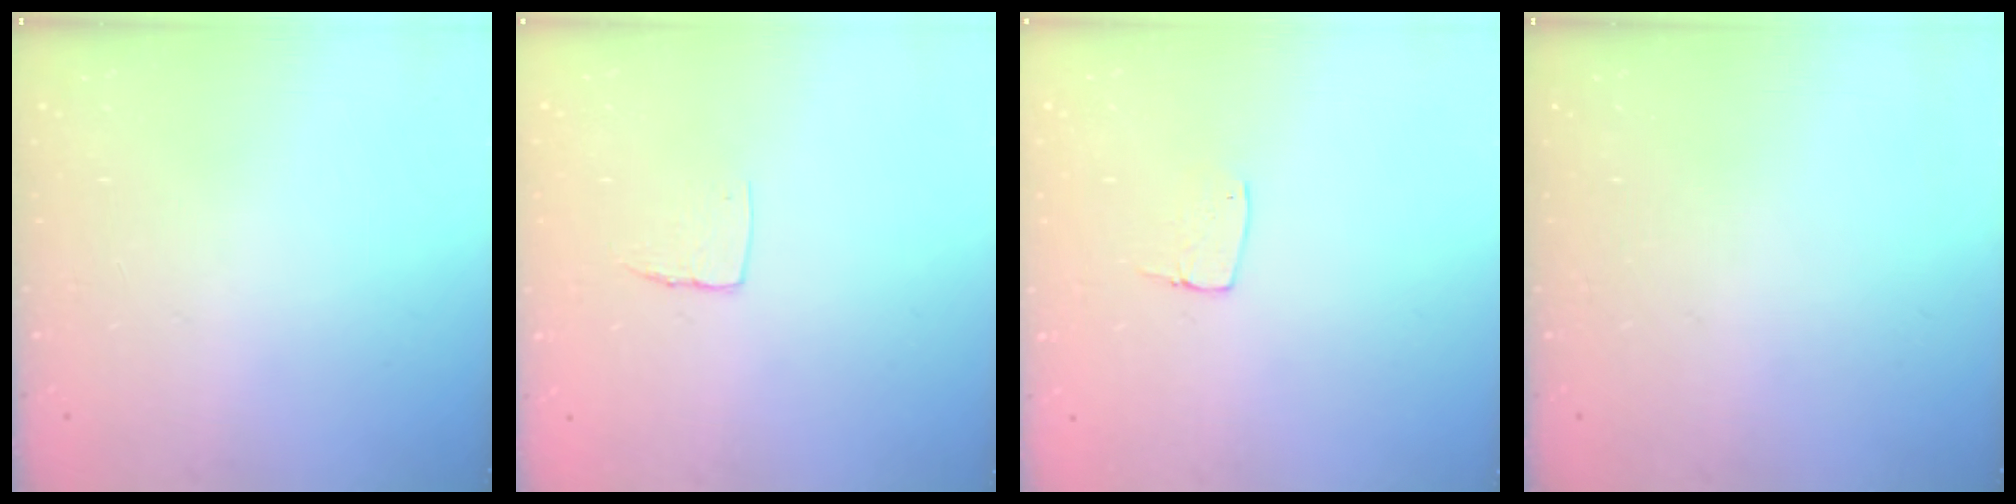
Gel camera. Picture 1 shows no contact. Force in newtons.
{"total": 5.1, "press": 5.1, "slide": 0.4}
{"total": 5.5, "press": 5.5, "slide": 0.4}
{"total": 0.0}